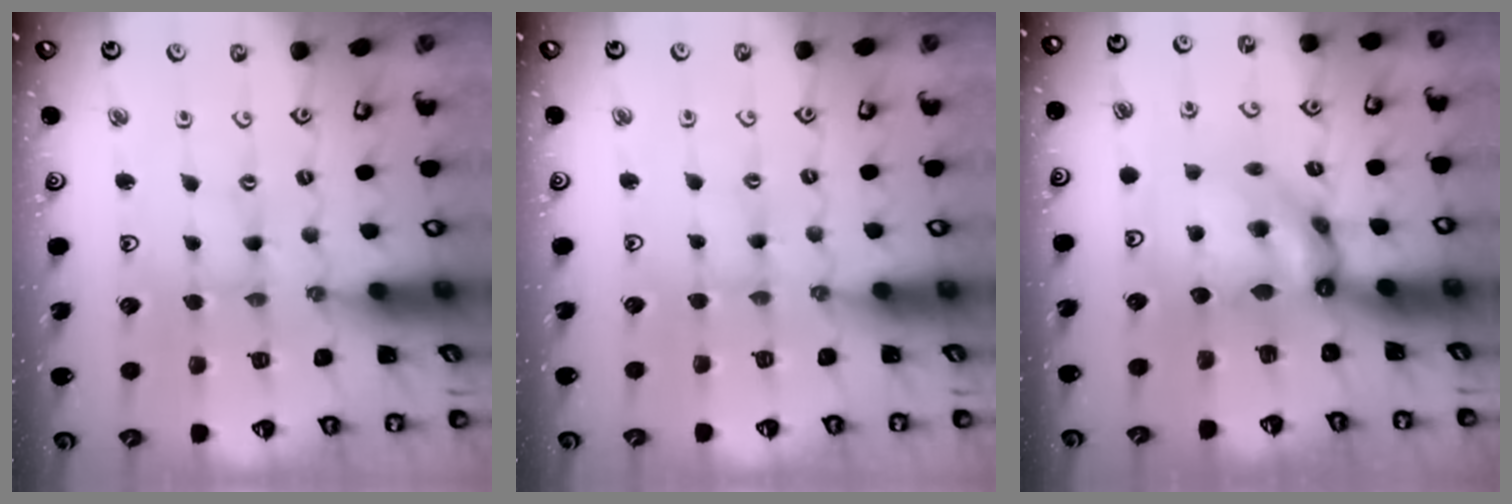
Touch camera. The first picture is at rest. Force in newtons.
{"total": 2.1, "press": 2.1, "slide": 0.3}
{"total": 10.2, "press": 10.2, "slide": 1.2}